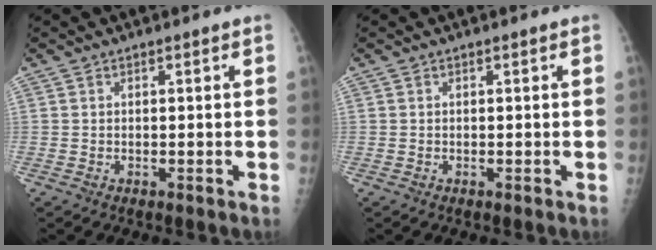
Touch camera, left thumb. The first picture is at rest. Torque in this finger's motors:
{"motor_torque": [0.03, 0.14, 0.22, -0.05, 0.00]}